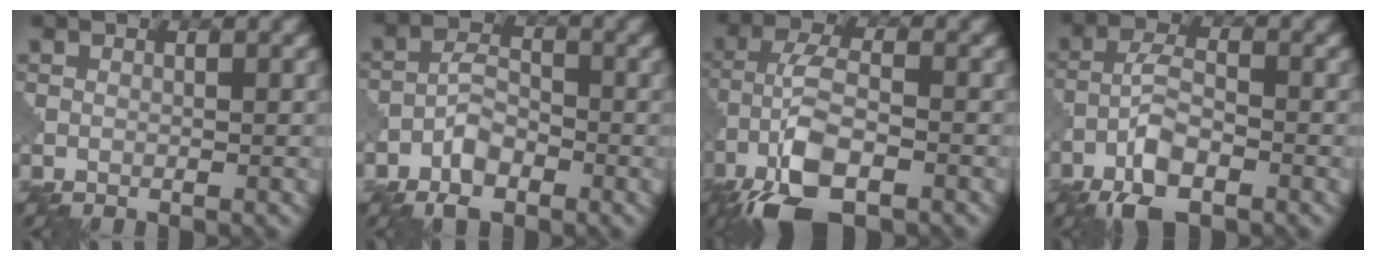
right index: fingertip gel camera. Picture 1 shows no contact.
{"total": 4.0, "force": [-2.3, 2.2, 2.5], "torque": [-0.039, 0.002, -0.050]}
{"total": 8.3, "force": [-4.8, 3.0, 6.0], "torque": [-0.123, 0.001, -0.098]}
{"total": 5.3, "force": [-3.2, 1.9, 3.7], "torque": [-0.074, 0.002, -0.072]}